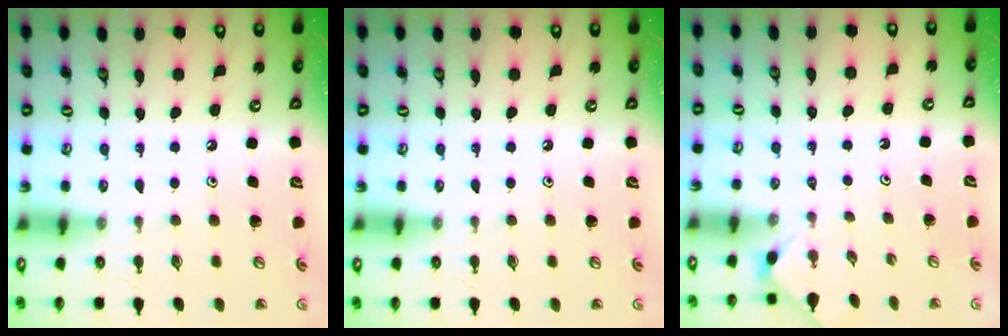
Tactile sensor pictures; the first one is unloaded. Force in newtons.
{"total": 0.0}
{"total": 1.3, "press": 1.2, "slide": 0.4}